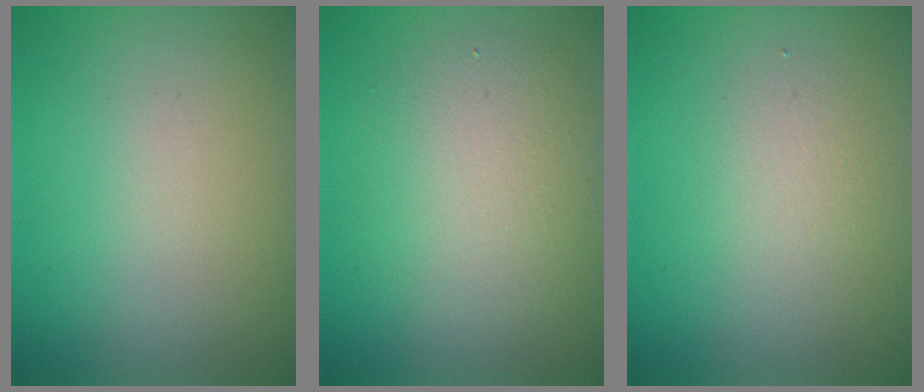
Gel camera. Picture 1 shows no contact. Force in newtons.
{"total": 4.4, "press": 4.4, "slide": 0.3}
{"total": 1.8, "press": 1.8, "slide": 0.0}